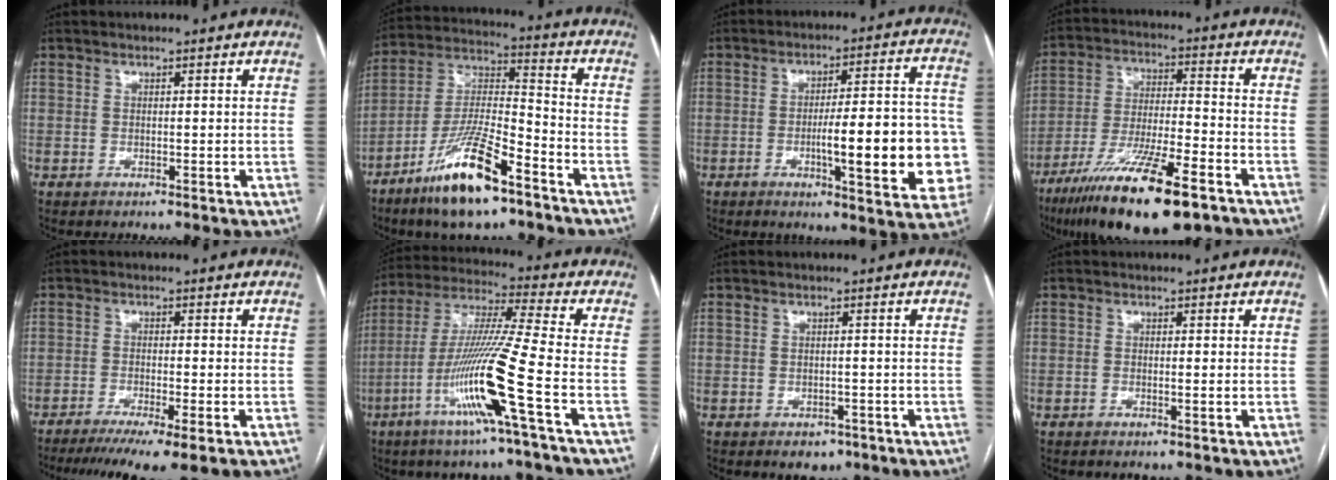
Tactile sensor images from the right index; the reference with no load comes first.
{"total": 14.8, "force": [-9.3, 2.7, 11.2], "torque": [-0.224, -0.010, -0.172]}
{"total": 16.8, "force": [-3.5, 3.3, 16.1], "torque": [-0.169, 0.025, -0.035]}
{"total": 18.9, "force": [-12.0, 2.9, 14.3], "torque": [-0.251, -0.040, -0.210]}
{"total": 10.6, "force": [-7.6, 0.6, 7.3], "torque": [-0.109, -0.020, -0.118]}
{"total": 15.5, "force": [-6.0, -1.8, 14.2], "torque": [-0.283, -0.012, -0.117]}
{"total": 2.6, "force": [-1.6, 1.8, 1.1], "torque": [-0.009, 0.003, -0.012]}
{"total": 0.6, "force": [0.0, 0.1, 0.6], "torque": [-0.007, 0.002, 0.002]}